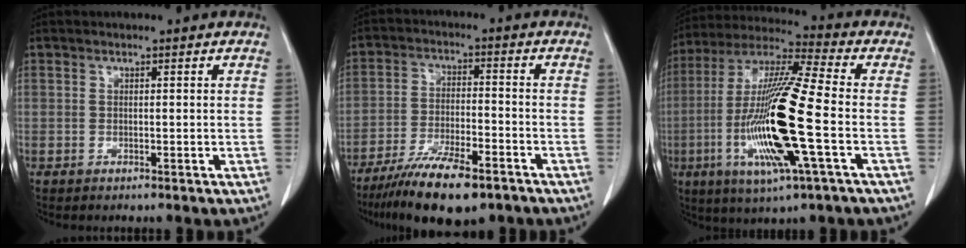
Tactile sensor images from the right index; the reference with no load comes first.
{"total": 12.9, "force": [-9.4, 2.9, 8.3], "torque": [-0.143, -0.024, -0.159]}
{"total": 19.0, "force": [-4.1, 0.8, 18.5], "torque": [-0.382, -0.014, -0.081]}